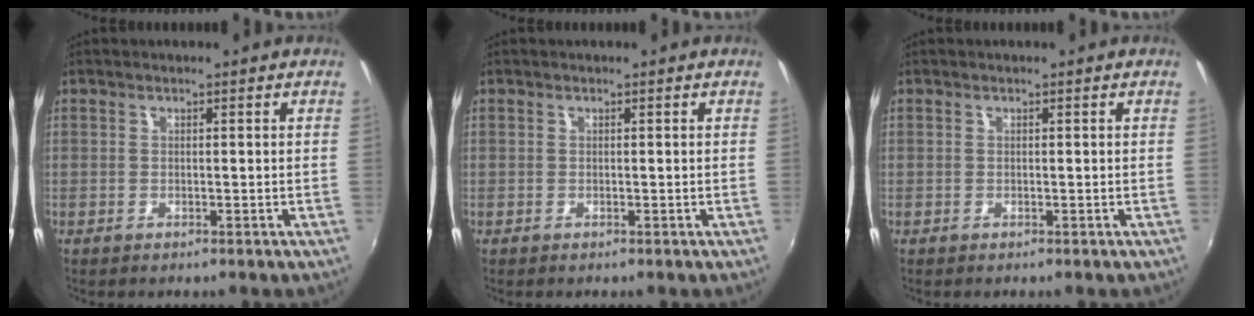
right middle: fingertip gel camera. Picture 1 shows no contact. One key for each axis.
{"total": 0.0}
{"total": 0.0}